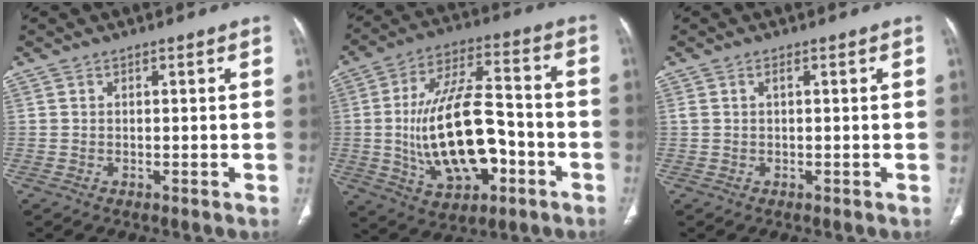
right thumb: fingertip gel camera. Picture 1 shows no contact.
{"total": 20.1, "force": [-4.1, 10.2, 16.8], "torque": [-0.286, 0.034, -0.059]}
{"total": 0.9, "force": [0.3, 0.3, 0.9], "torque": [-0.025, 0.009, 0.006]}